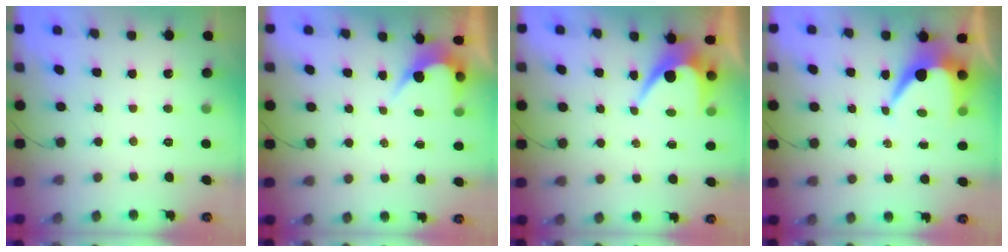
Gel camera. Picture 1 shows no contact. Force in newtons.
{"total": 3.6, "press": 3.6, "slide": 0.2}
{"total": 7.3, "press": 7.3, "slide": 0.3}
{"total": 7.7, "press": 7.6, "slide": 0.5}